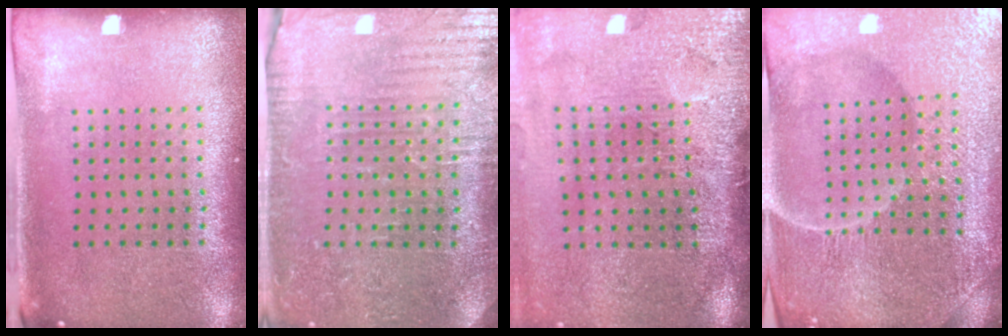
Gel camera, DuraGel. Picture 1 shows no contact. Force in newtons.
{"total": 3.4, "press": 3.4, "slide": 0.7}
{"total": 4.7, "press": 3.7, "slide": 2.9}
{"total": 5.6, "press": 5.2, "slide": 2.1}